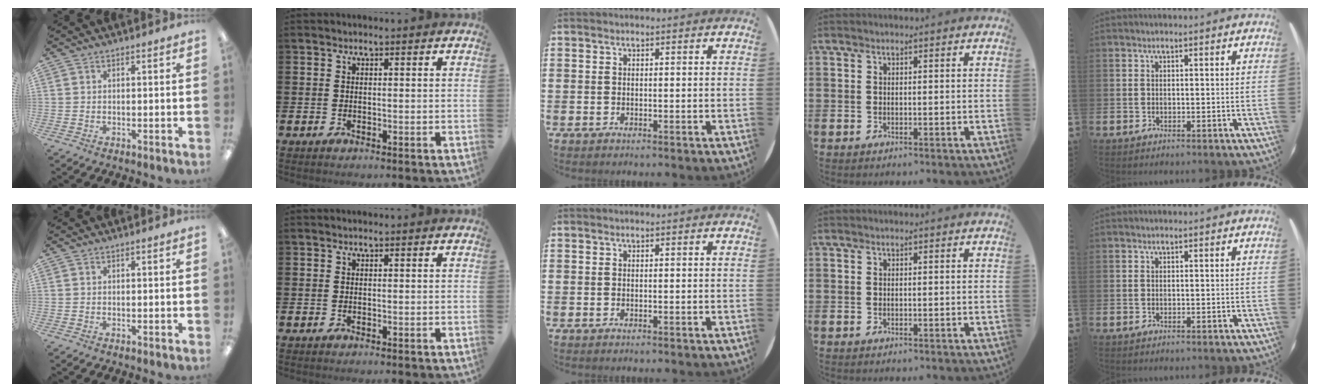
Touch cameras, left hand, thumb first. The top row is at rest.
{}